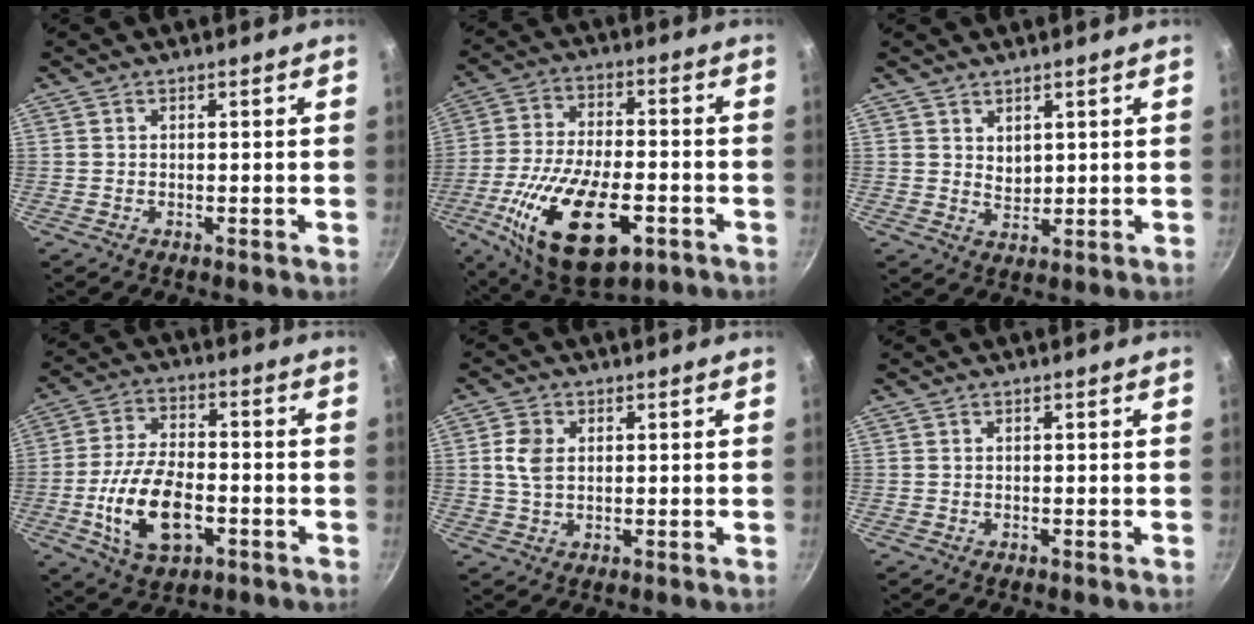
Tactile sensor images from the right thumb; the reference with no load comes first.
{"total": 22.1, "force": [-7.8, 10.6, 17.7], "torque": [-0.315, 0.011, -0.129]}
{"total": 2.9, "force": [1.6, 1.9, 1.5], "torque": [-0.017, -0.012, 0.034]}
{"total": 14.5, "force": [-4.2, 7.9, 11.4], "torque": [-0.206, 0.023, -0.075]}
{"total": 5.0, "force": [0.9, 3.5, 3.5], "torque": [-0.061, 0.002, 0.017]}
{"total": 0.0}